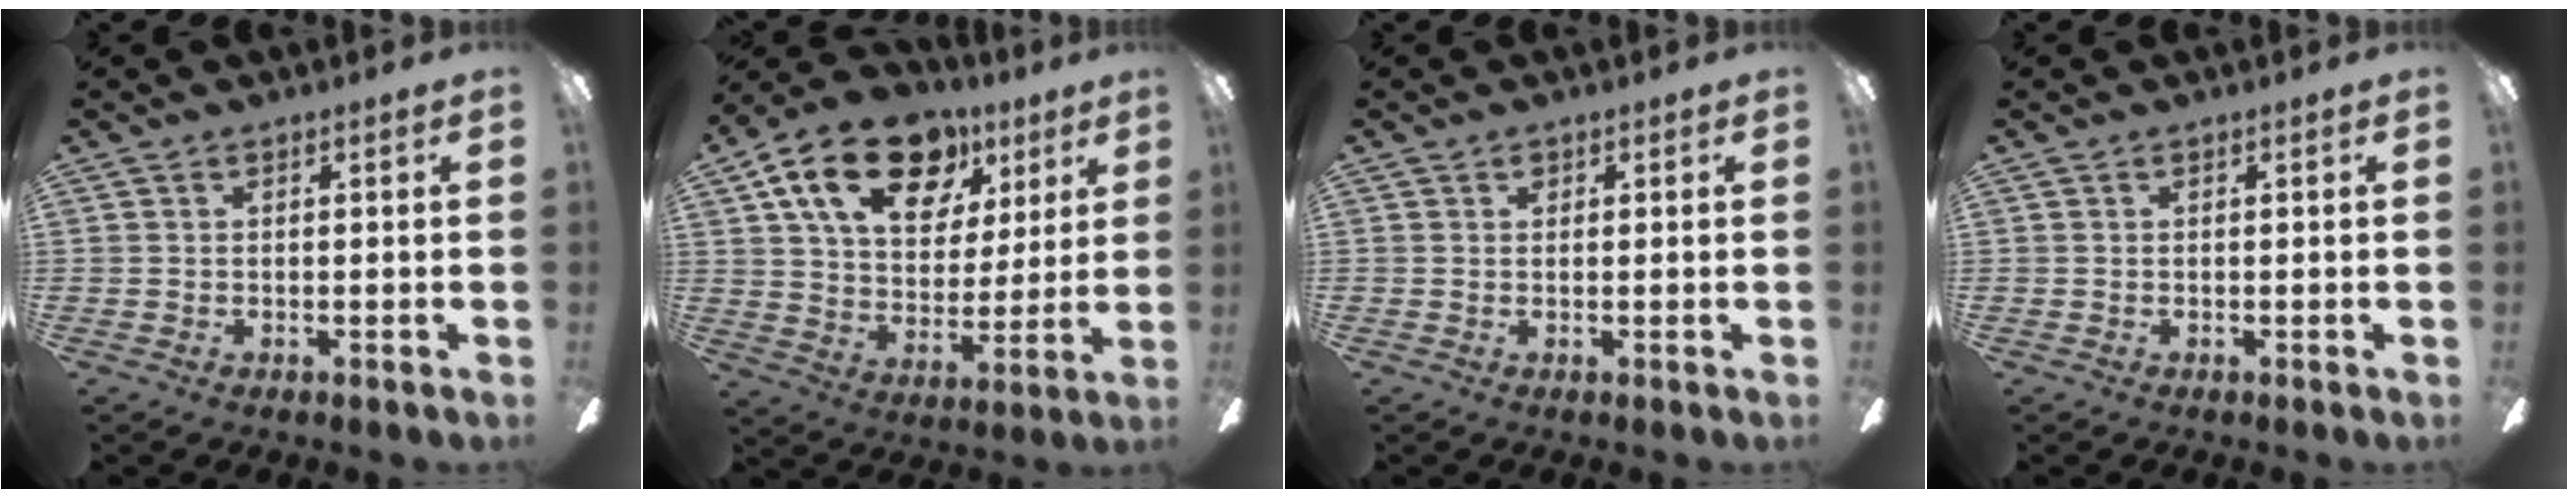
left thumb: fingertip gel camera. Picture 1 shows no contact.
{"total": 20.3, "force": [11.0, 12.3, 11.8], "torque": [-0.196, -0.042, 0.197]}
{"total": 0.8, "force": [0.6, 0.5, 0.1], "torque": [0.005, -0.004, 0.010]}
{"total": 0.0}